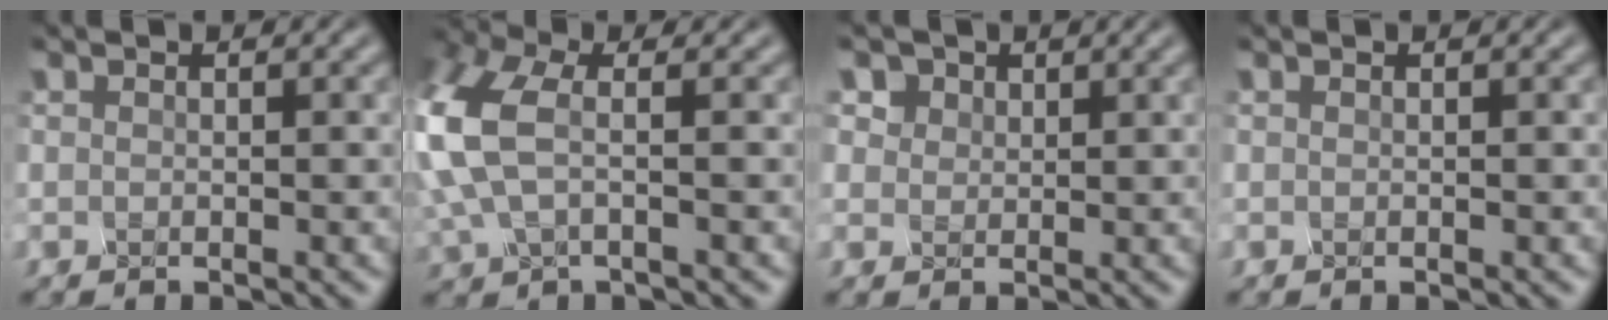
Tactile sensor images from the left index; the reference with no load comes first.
{"total": 5.5, "force": [1.1, 2.7, 4.6], "torque": [-0.164, 0.011, 0.026]}
{"total": 2.4, "force": [1.9, 1.4, -0.3], "torque": [-0.020, 0.006, 0.031]}
{"total": 0.0}